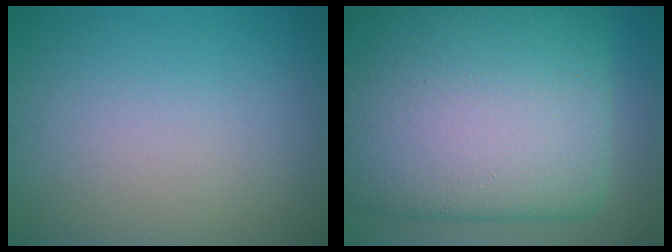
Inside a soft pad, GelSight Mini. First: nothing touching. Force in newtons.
{"total": 20.1, "press": 20.1, "slide": 0.5}